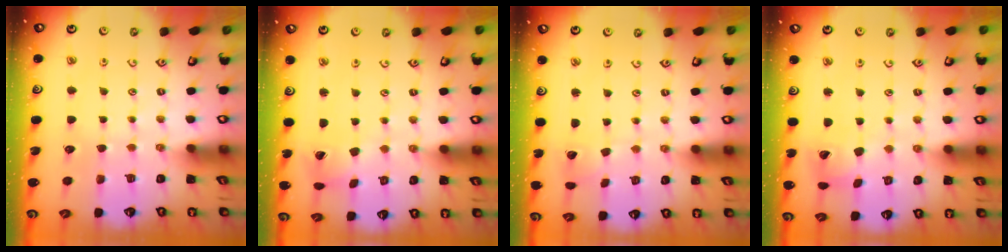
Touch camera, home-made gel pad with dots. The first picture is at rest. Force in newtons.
{"total": 2.8, "press": 2.7, "slide": 0.4}
{"total": 2.4, "press": 2.4, "slide": 0.2}
{"total": 7.4, "press": 7.3, "slide": 1.1}